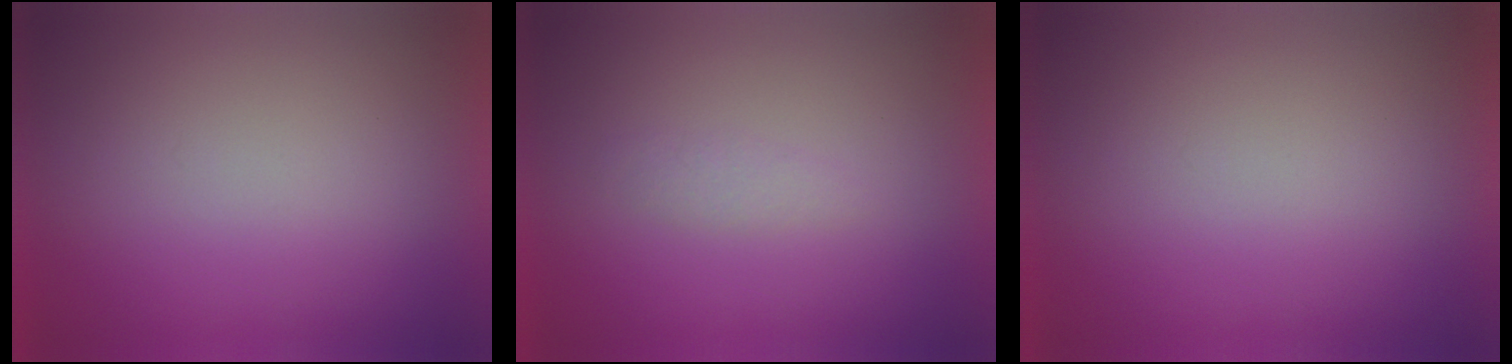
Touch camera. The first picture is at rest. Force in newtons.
{"total": 1.3}
{"total": 0.0}